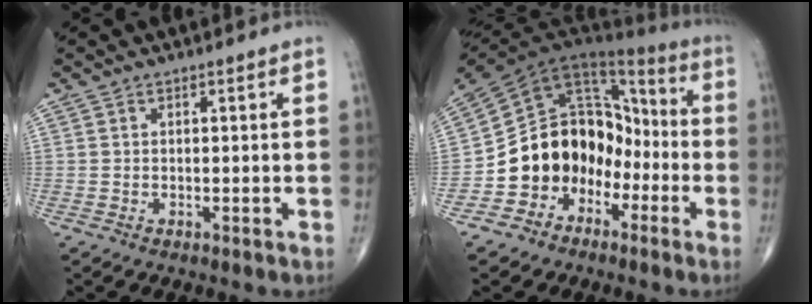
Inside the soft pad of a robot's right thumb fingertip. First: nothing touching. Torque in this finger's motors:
{"motor_torque": [1.89, 2.67, 0.23, -0.33, 0.17]}